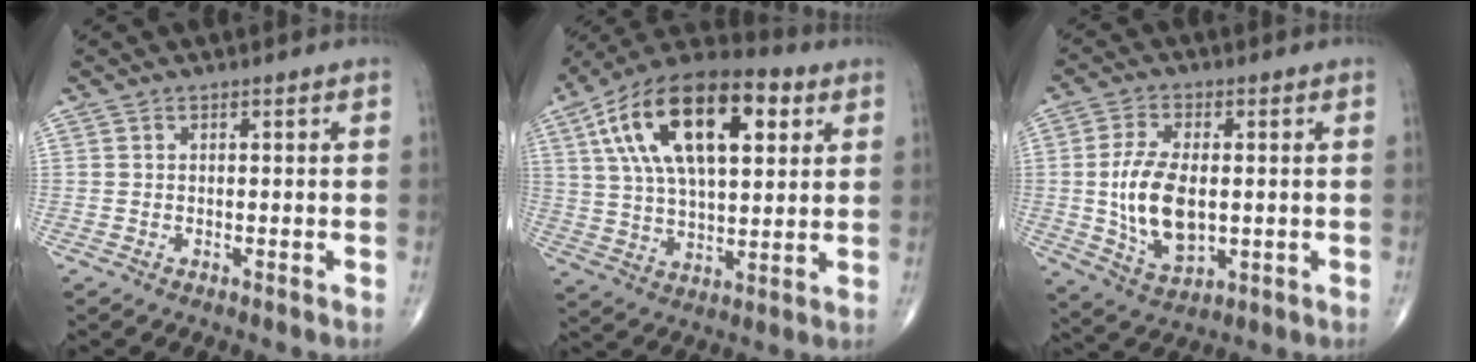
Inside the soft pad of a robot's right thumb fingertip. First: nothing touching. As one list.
[{"total": 23.8, "force": [8.2, 11.4, 19.3], "torque": [-0.329, 0.007, 0.133]}, {"total": 12.3, "force": [-0.3, 6.6, 10.4], "torque": [-0.195, -0.008, 0.004]}]